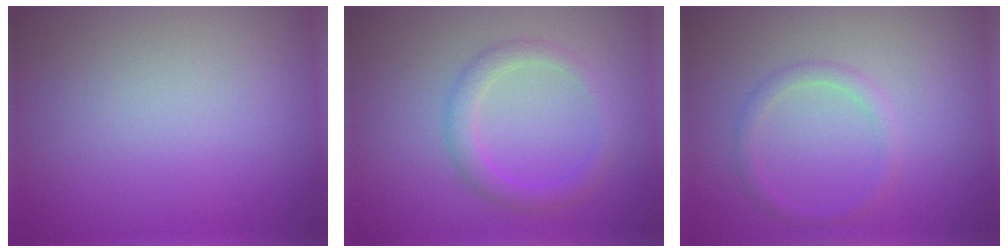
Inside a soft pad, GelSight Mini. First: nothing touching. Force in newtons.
{"total": 2.5, "press": 2.4, "slide": 0.2}
{"total": 1.5, "press": 1.5, "slide": 0.1}